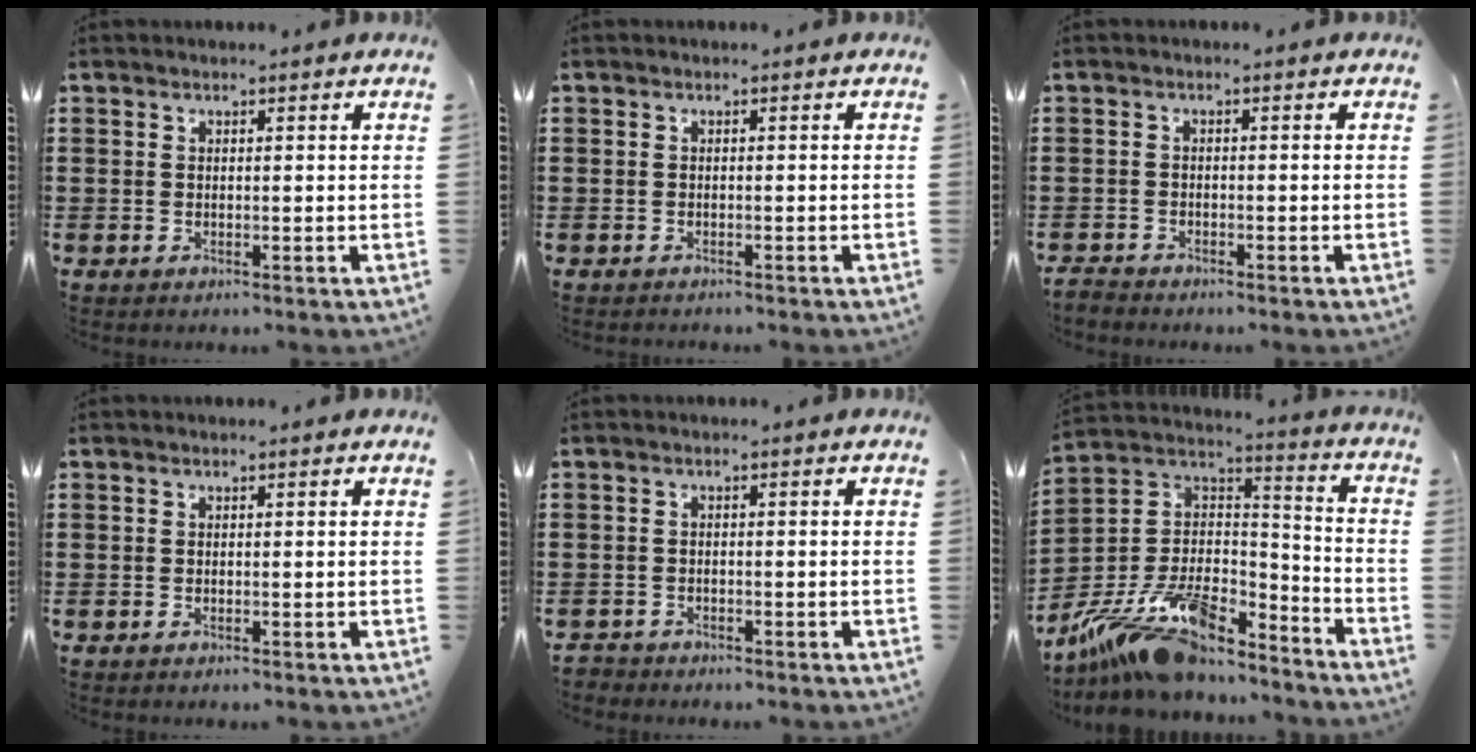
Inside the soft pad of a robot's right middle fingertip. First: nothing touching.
{"total": 0.7, "force": [-0.6, 0.4, -0.1], "torque": [0.002, 0.004, -0.014]}
{"total": 1.6, "force": [-1.5, 0.4, 0.1], "torque": [-0.007, 0.003, -0.033]}
{"total": 0.0}
{"total": 1.5, "force": [-1.5, 0.4, -0.2], "torque": [-0.003, 0.002, -0.034]}
{"total": 14.3, "force": [-10.5, 5.0, 8.3], "torque": [-0.176, 0.018, -0.193]}